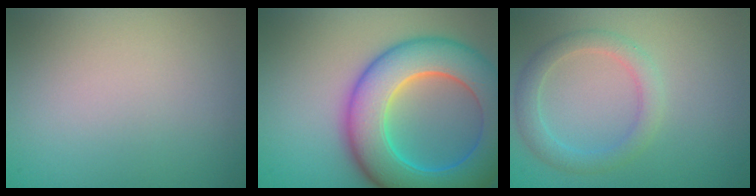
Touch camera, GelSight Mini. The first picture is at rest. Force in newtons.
{"total": 11.6, "press": 11.6, "slide": 0.2}
{"total": 2.7, "press": 2.7, "slide": 0.1}